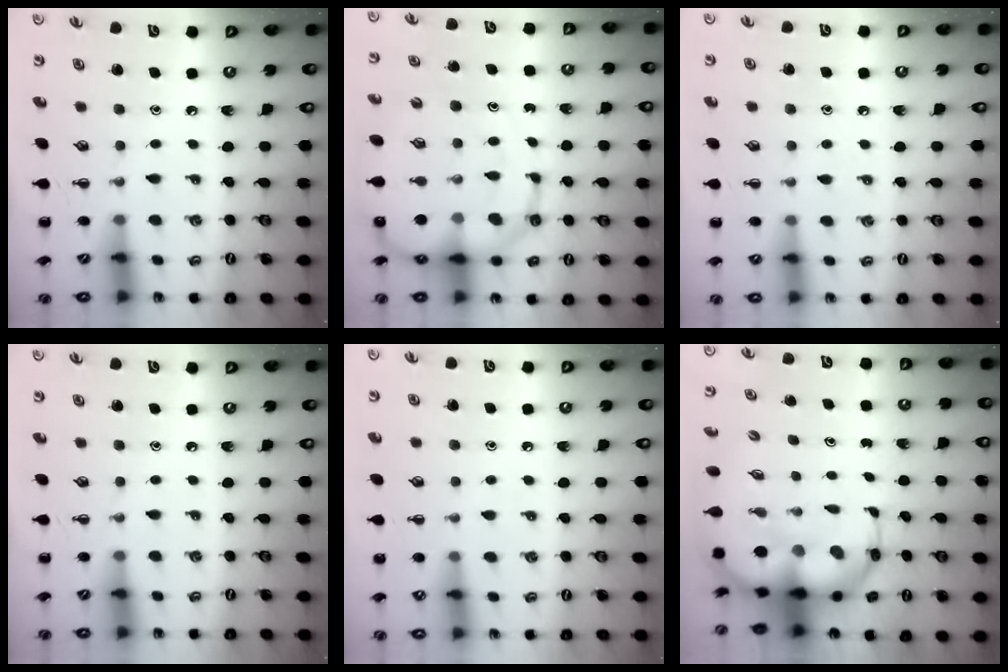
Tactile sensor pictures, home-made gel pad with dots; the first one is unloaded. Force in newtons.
{"total": 13.6, "press": 13.2, "slide": 3.5}
{"total": 6.1, "press": 5.8, "slide": 2.0}
{"total": 0.0}
{"total": 6.7, "press": 6.3, "slide": 2.3}
{"total": 12.4, "press": 12.0, "slide": 3.1}